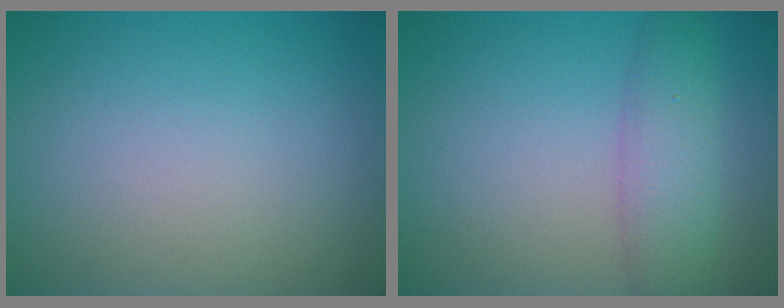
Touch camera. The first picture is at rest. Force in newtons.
{"total": 4.1, "press": 4.1, "slide": 0.1}